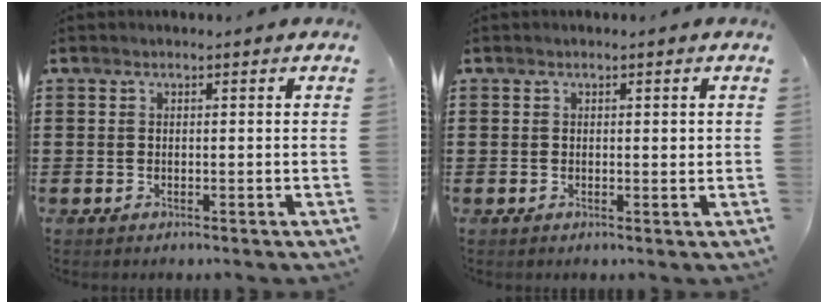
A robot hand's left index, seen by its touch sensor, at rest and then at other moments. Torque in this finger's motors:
{"motor_torque": [0.38, 0.34, 0.00, 0.00]}